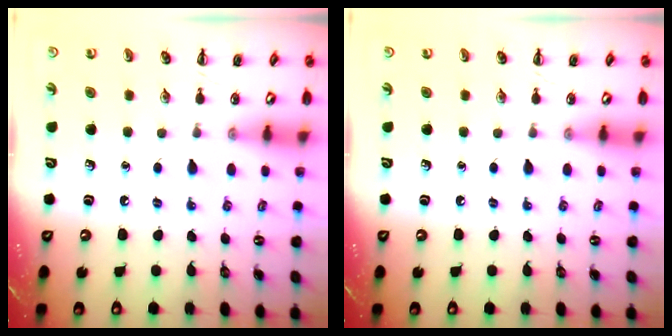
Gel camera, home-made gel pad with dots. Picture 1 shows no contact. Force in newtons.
{"total": 0.0}